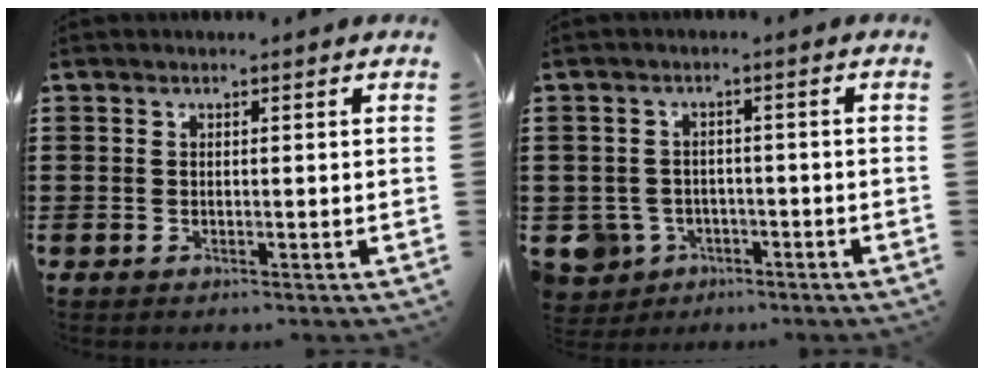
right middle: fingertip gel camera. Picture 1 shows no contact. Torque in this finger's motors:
{"motor_torque": [0.50, 0.42, 0.00, 0.01]}